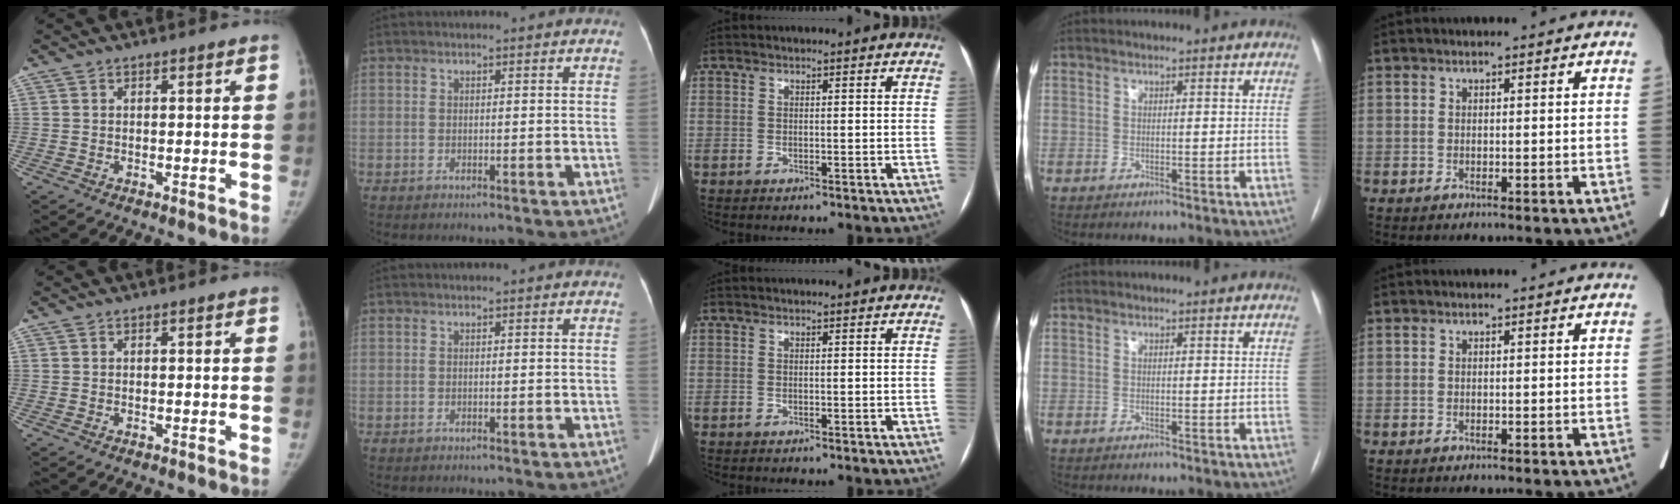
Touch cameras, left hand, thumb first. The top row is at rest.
{}